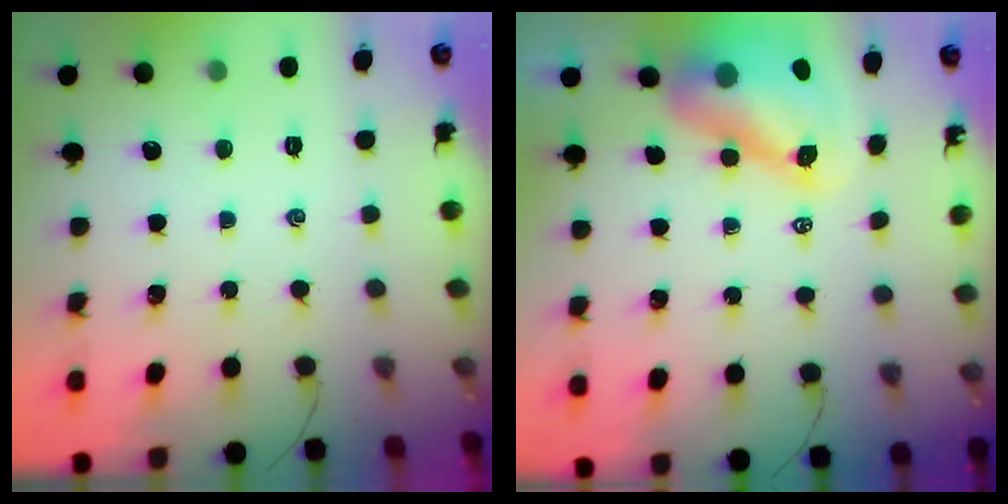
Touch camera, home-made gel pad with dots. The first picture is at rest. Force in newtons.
{"total": 9.5, "press": 9.0, "slide": 2.8}